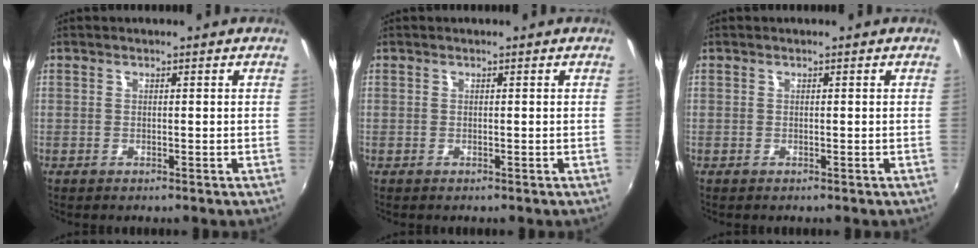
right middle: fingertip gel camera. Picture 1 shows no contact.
{"total": 0.0}
{"total": 0.0}